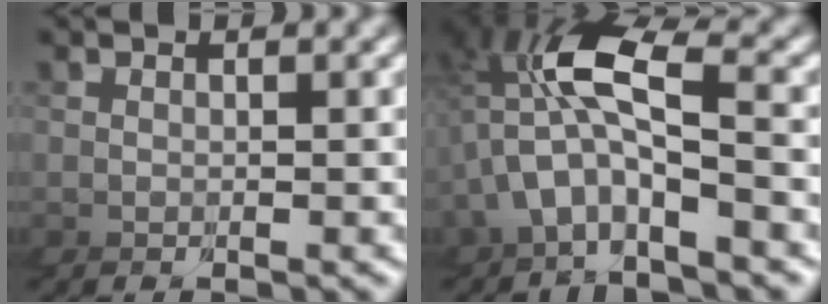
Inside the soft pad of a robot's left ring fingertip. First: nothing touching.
{"total": 4.0, "force": [-1.4, 2.8, 2.5], "torque": [-0.109, -0.015, -0.015]}